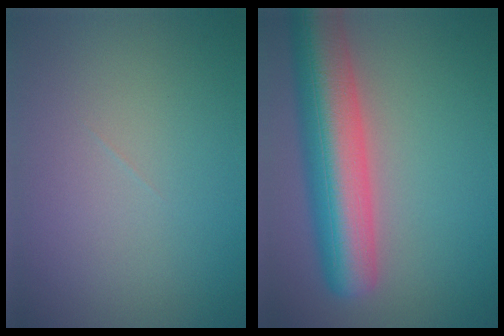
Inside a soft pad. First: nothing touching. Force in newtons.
{"total": 9.8, "press": 9.8, "slide": 0.5}